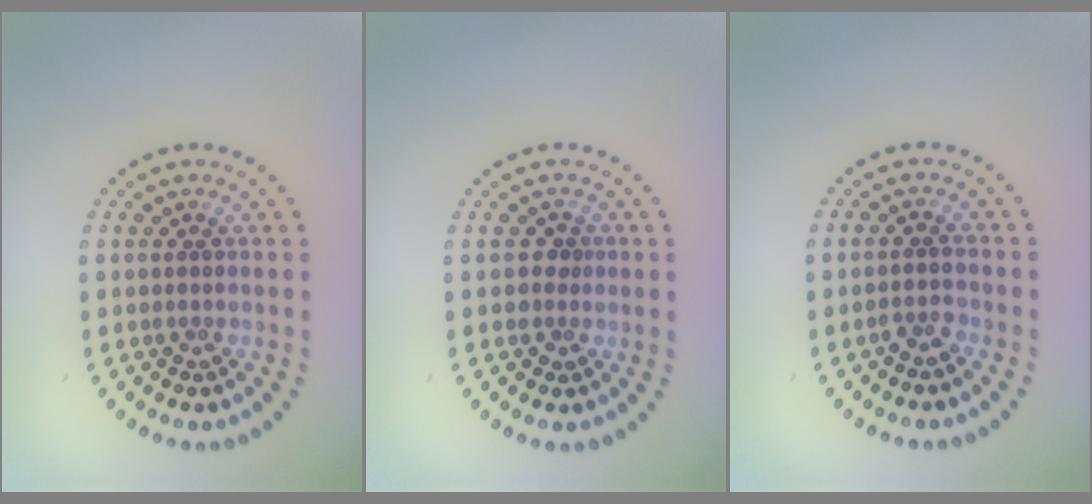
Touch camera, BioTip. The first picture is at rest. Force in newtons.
{"total": 1.1, "press": 1.0, "slide": 0.4}
{"total": 1.1, "press": 1.0, "slide": 0.5}